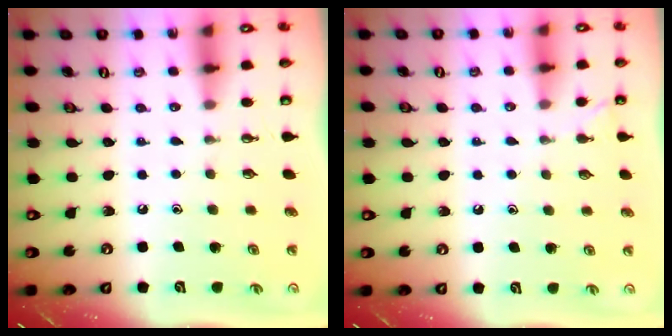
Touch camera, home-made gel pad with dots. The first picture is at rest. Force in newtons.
{"total": 3.0, "press": 3.0, "slide": 0.3}